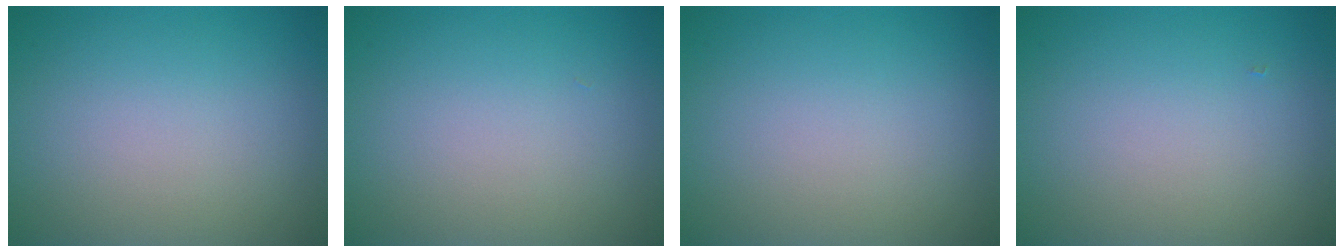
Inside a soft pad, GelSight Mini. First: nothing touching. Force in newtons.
{"total": 0.0}
{"total": 0.0}
{"total": 0.0}